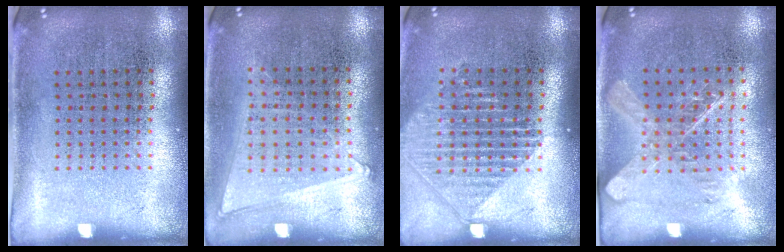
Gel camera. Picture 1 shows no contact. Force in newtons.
{"total": 1.1, "press": 1.0, "slide": 0.5}
{"total": 1.4, "press": 1.2, "slide": 0.7}
{"total": 1.5, "press": 1.3, "slide": 0.7}